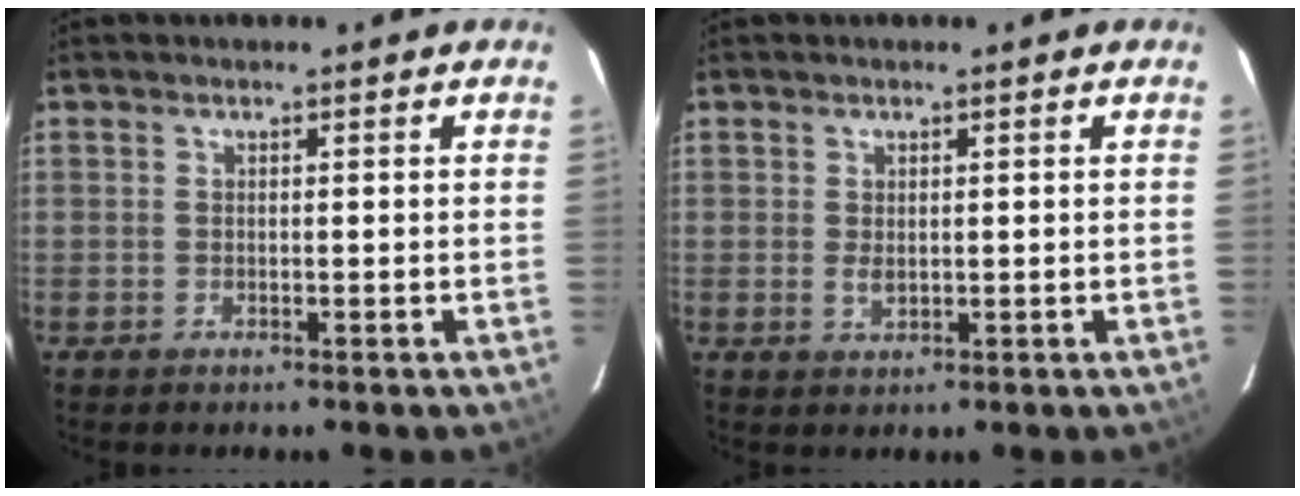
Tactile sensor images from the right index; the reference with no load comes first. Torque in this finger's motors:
{"motor_torque": [0.37, 0.17, 0.22, 0.04]}